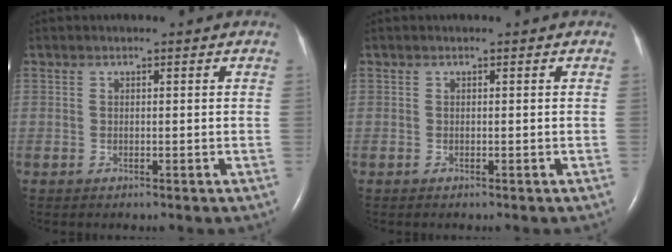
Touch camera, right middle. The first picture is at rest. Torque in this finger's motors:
{"motor_torque": [0.09, -0.14, 0.00, 0.00]}